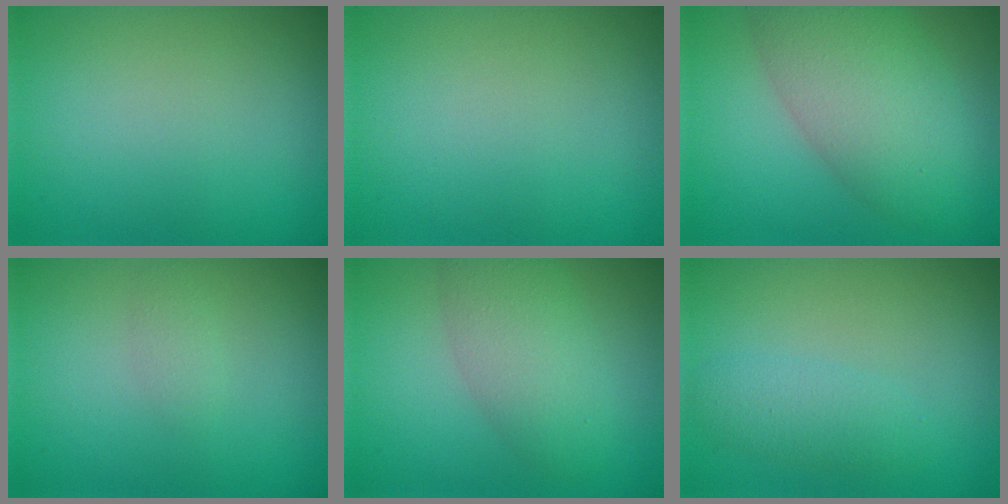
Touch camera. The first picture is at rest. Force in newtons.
{"total": 0.0}
{"total": 7.5, "press": 7.5, "slide": 0.5}
{"total": 0.8, "press": 0.8, "slide": 0.0}
{"total": 4.6, "press": 4.6, "slide": 0.2}
{"total": 2.1, "press": 2.1, "slide": 0.1}